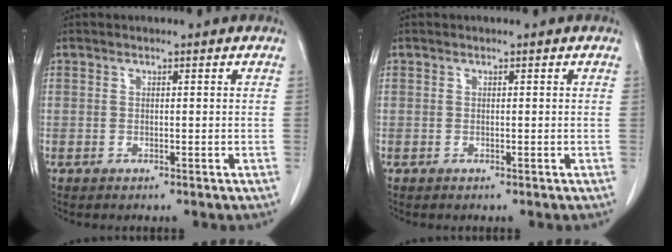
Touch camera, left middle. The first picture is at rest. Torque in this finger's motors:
{"motor_torque": [0.43, -0.38, 0.06, 0.01]}